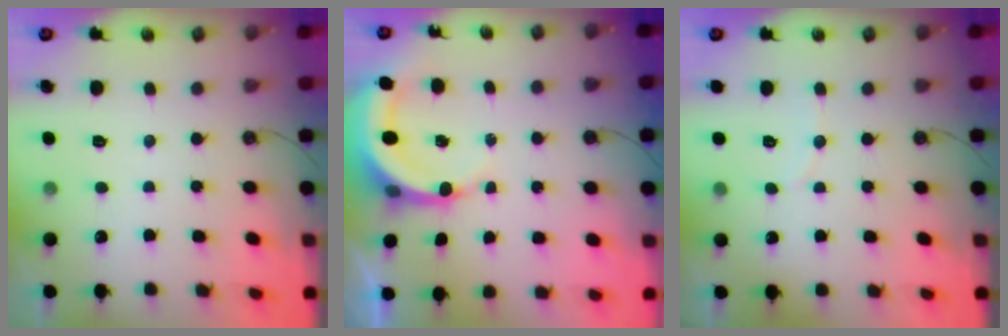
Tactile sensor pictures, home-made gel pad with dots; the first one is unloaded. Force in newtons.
{"total": 5.9, "press": 5.9, "slide": 0.4}
{"total": 3.1, "press": 3.1, "slide": 0.2}